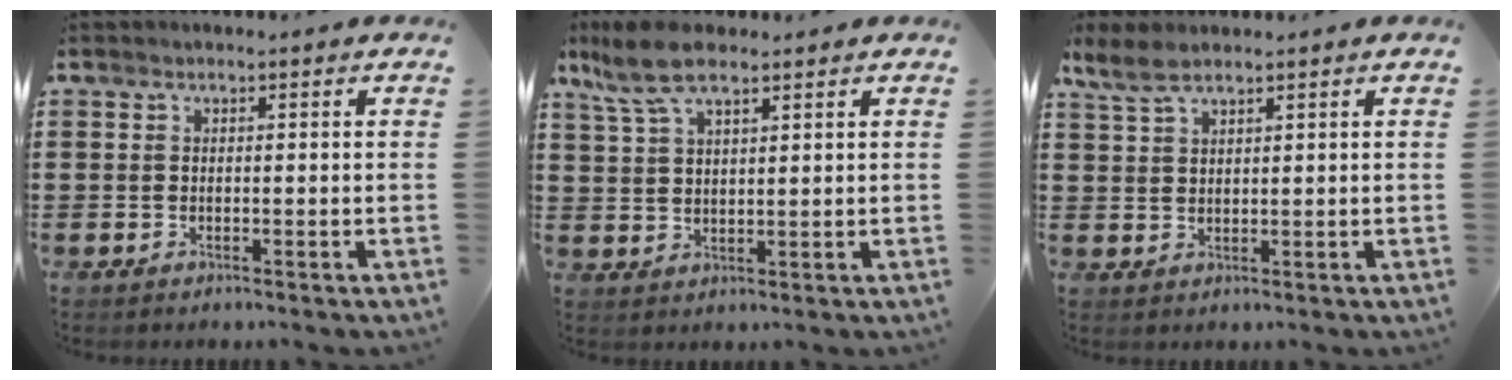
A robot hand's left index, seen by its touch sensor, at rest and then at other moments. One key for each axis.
{"total": 7.2, "fx": 4.9, "fy": 2.5, "fz": 4.6, "tx": -0.109, "ty": -0.001, "tz": 0.090}
{"total": 3.5, "fx": 2.5, "fy": 1.3, "fz": 2.1, "tx": -0.049, "ty": 0.003, "tz": 0.048}